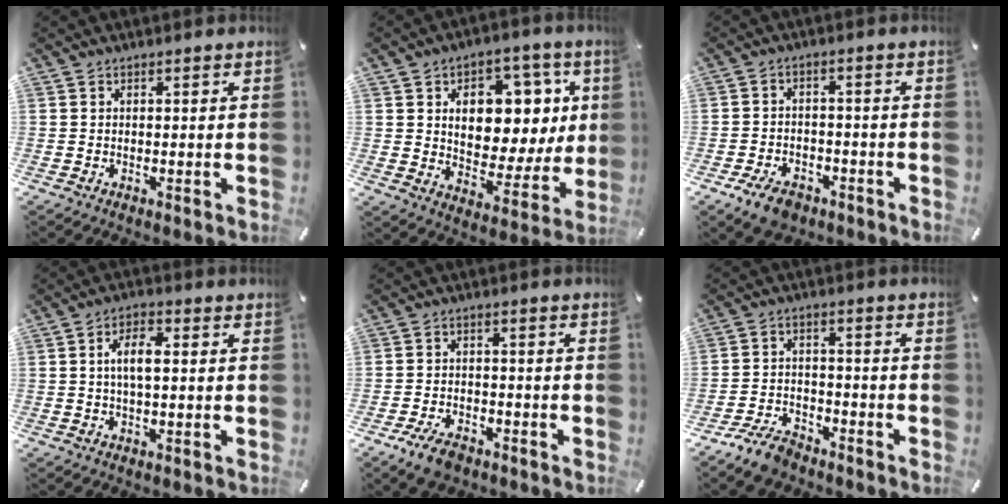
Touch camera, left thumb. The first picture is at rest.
{"total": 12.6, "force": [3.7, 9.4, 7.6], "torque": [-0.100, -0.030, 0.070]}
{"total": 5.9, "force": [-4.0, 3.5, 2.6], "torque": [-0.054, 0.021, -0.075]}
{"total": 5.9, "force": [0.5, 2.5, 5.3], "torque": [-0.093, 0.008, 0.005]}
{"total": 5.5, "force": [-3.9, 2.8, 2.6], "torque": [-0.055, 0.021, -0.075]}
{"total": 6.9, "force": [-5.8, 2.9, 2.5], "torque": [-0.050, 0.031, -0.110]}